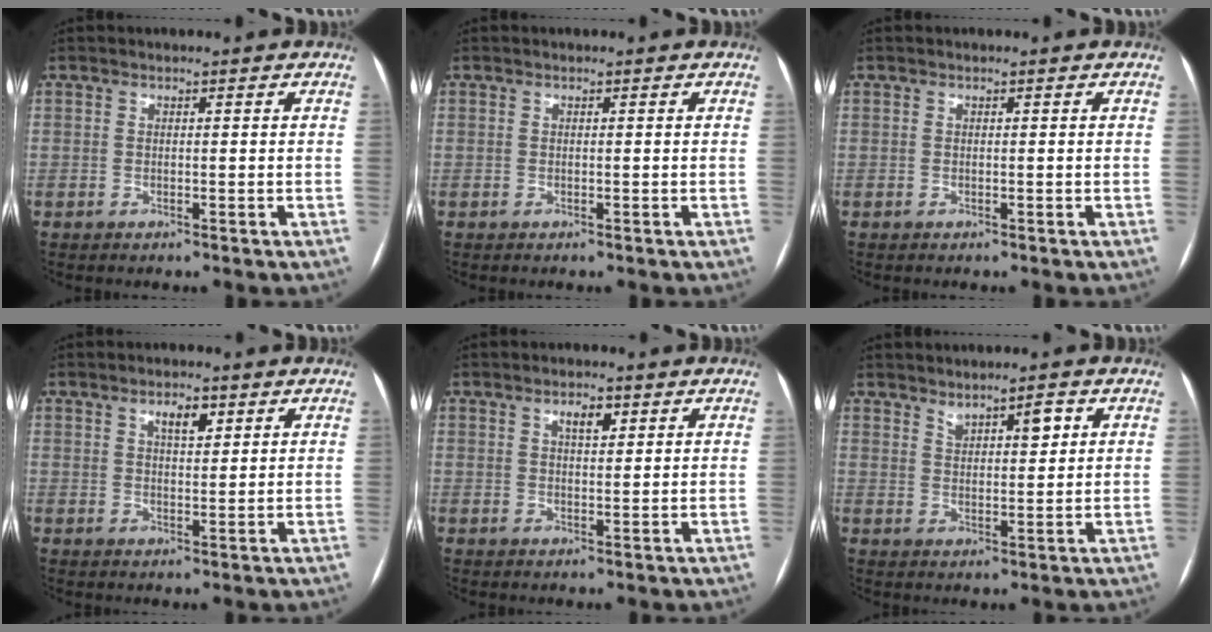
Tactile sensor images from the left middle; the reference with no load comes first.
{"total": 0.0}
{"total": 0.0}
{"total": 3.1, "force": [1.7, 1.2, 2.3], "torque": [-0.039, 0.003, 0.028]}
{"total": 2.6, "force": [1.3, 1.0, 2.0], "torque": [-0.034, 0.004, 0.022]}
{"total": 3.9, "force": [2.4, 1.2, 2.8], "torque": [-0.048, 0.004, 0.041]}